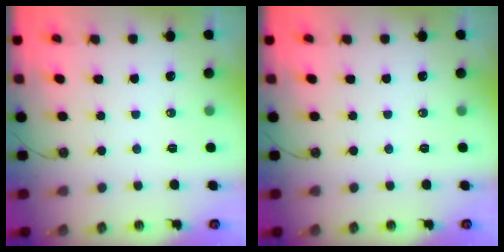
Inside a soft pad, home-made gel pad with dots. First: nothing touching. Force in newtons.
{"total": 0.0}